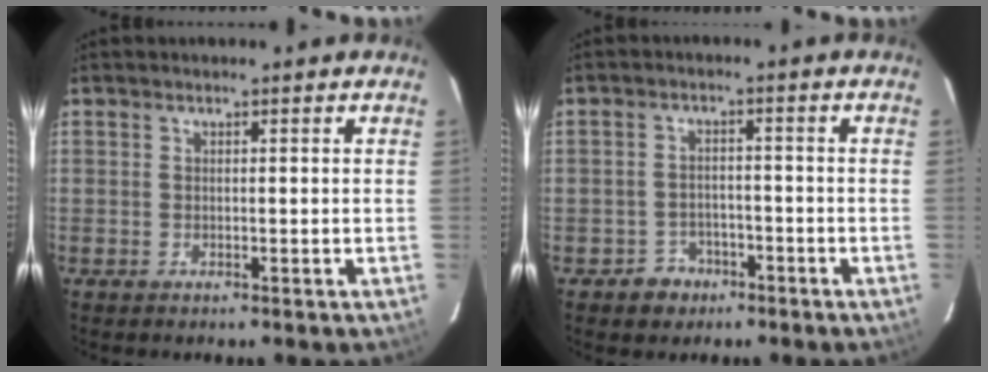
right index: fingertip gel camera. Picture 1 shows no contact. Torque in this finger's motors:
{"motor_torque": [-0.20, 0.03, -0.55, -0.21]}